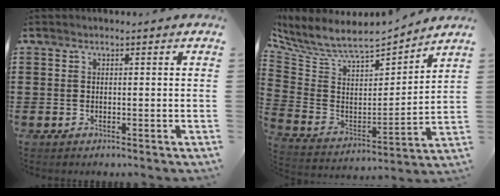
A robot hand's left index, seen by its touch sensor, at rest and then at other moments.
{"total": 7.6, "force": [6.6, 2.1, 3.3], "torque": [-0.096, -0.049, 0.111]}